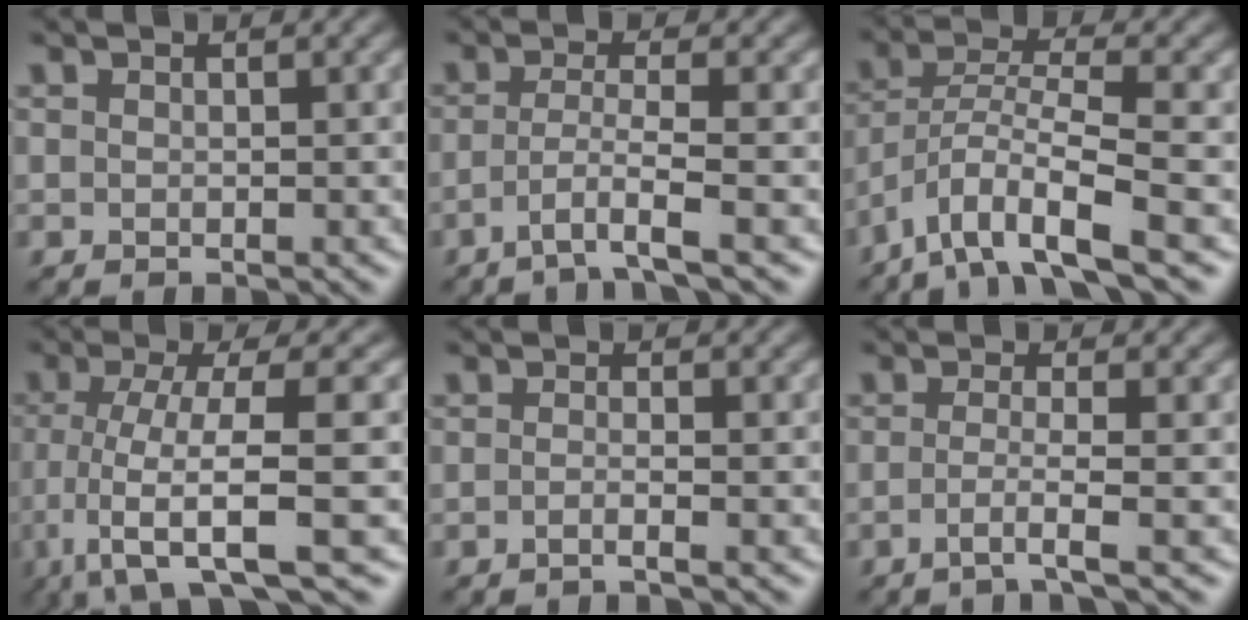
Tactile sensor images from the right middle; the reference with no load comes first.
{"total": 3.0, "force": [-1.4, 0.2, 2.6], "torque": [-0.047, -0.001, -0.040]}
{"total": 6.6, "force": [-4.0, 1.4, 5.0], "torque": [-0.095, 0.004, -0.081]}
{"total": 9.2, "force": [-2.9, 2.1, 8.5], "torque": [-0.138, 0.003, -0.059]}
{"total": 1.1, "force": [-0.6, 0.2, 0.9], "torque": [-0.011, -0.005, -0.018]}
{"total": 2.2, "force": [-0.9, 0.3, 2.0], "torque": [-0.030, -0.002, -0.032]}